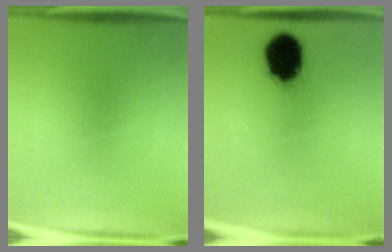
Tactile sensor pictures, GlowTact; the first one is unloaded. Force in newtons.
{"total": 14.0}